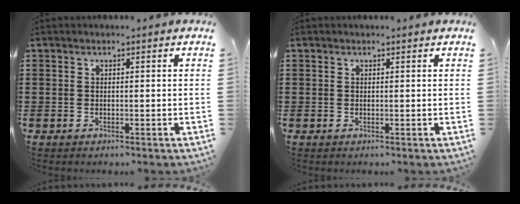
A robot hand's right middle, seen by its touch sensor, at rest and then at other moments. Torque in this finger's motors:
{"motor_torque": [0.00, 0.00, 0.01, 0.00]}